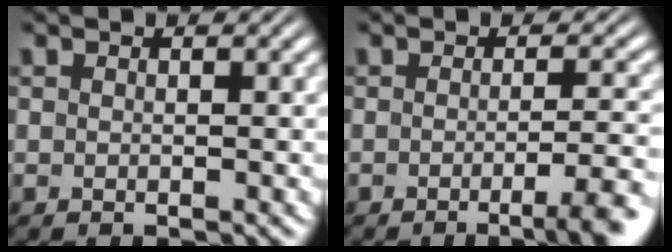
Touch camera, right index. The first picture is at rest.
{"total": 3.9, "force": [-2.1, 0.1, 3.3], "torque": [-0.036, 0.001, -0.037]}